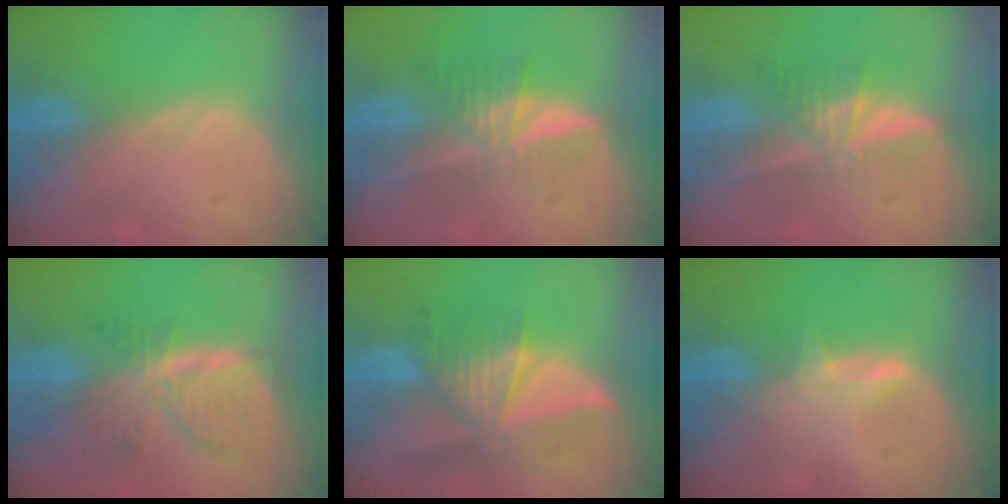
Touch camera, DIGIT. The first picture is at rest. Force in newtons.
{"total": 6.1, "press": 5.7, "slide": 2.1}
{"total": 5.4, "press": 5.2, "slide": 1.6}
{"total": 8.2, "press": 7.1, "slide": 4.0}
{"total": 8.4, "press": 7.9, "slide": 3.0}
{"total": 2.9, "press": 2.9, "slide": 0.4}